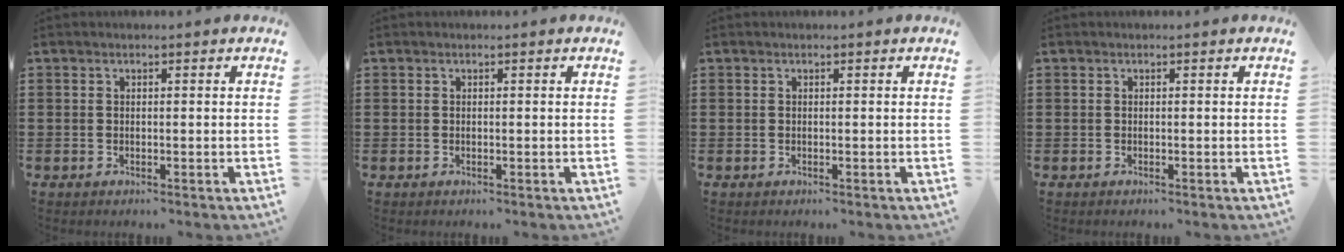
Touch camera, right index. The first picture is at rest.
{"total": 0.0}
{"total": 0.0}
{"total": 0.0}